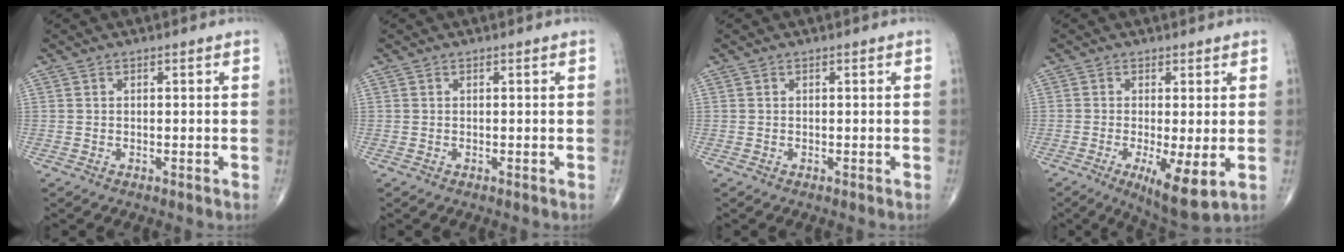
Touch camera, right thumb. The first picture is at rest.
{"total": 0.0}
{"total": 0.0}
{"total": 8.3, "force": [-2.0, 2.2, 7.8], "torque": [-0.130, -0.026, -0.029]}